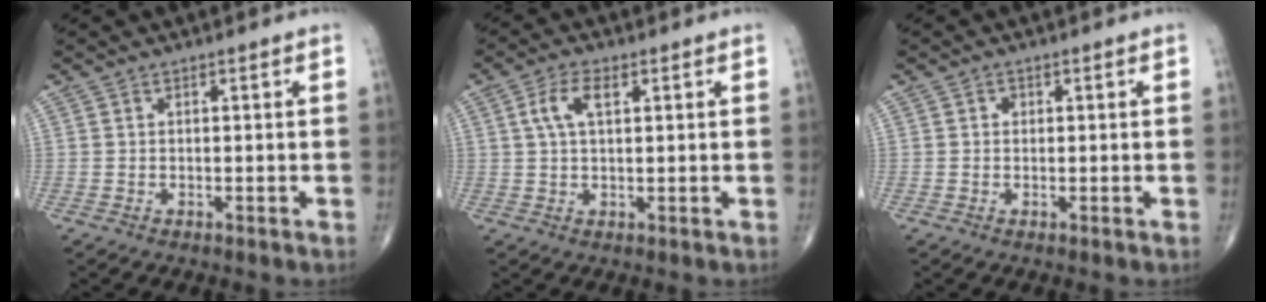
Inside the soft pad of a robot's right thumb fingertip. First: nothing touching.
{"total": 5.0, "force": [1.6, 2.3, 4.2], "torque": [-0.089, 0.009, 0.032]}
{"total": 0.8, "force": [0.1, 0.8, 0.3], "torque": [0.000, 0.002, 0.001]}